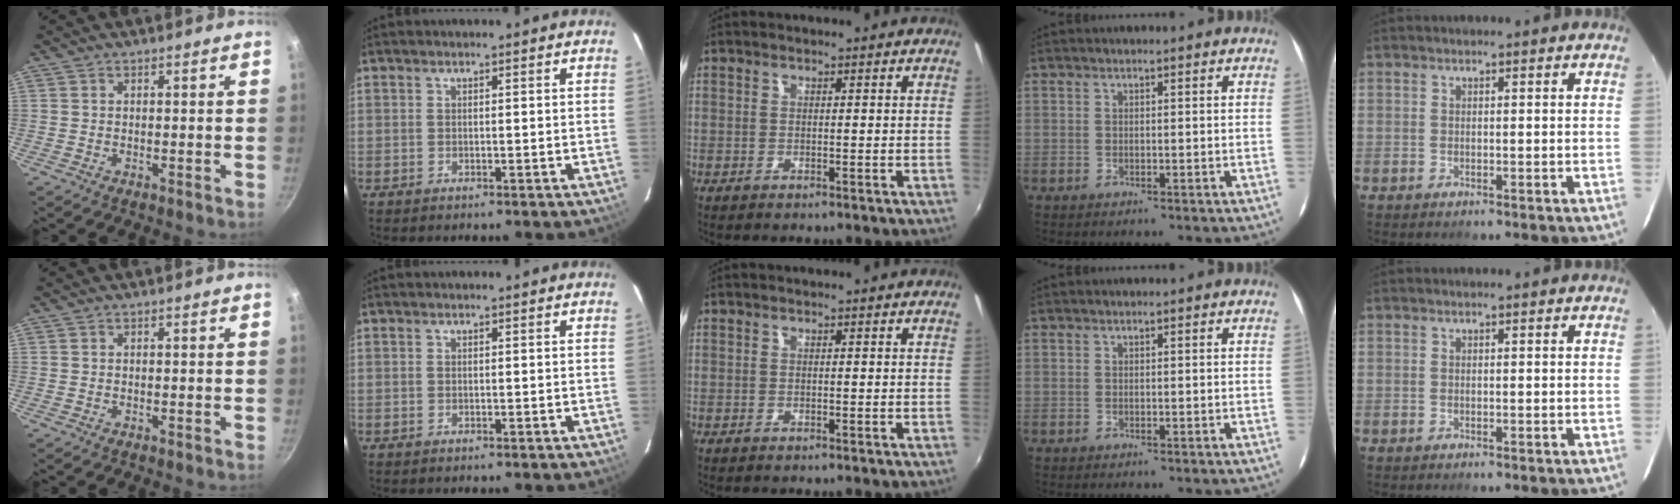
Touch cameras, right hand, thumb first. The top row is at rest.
{}